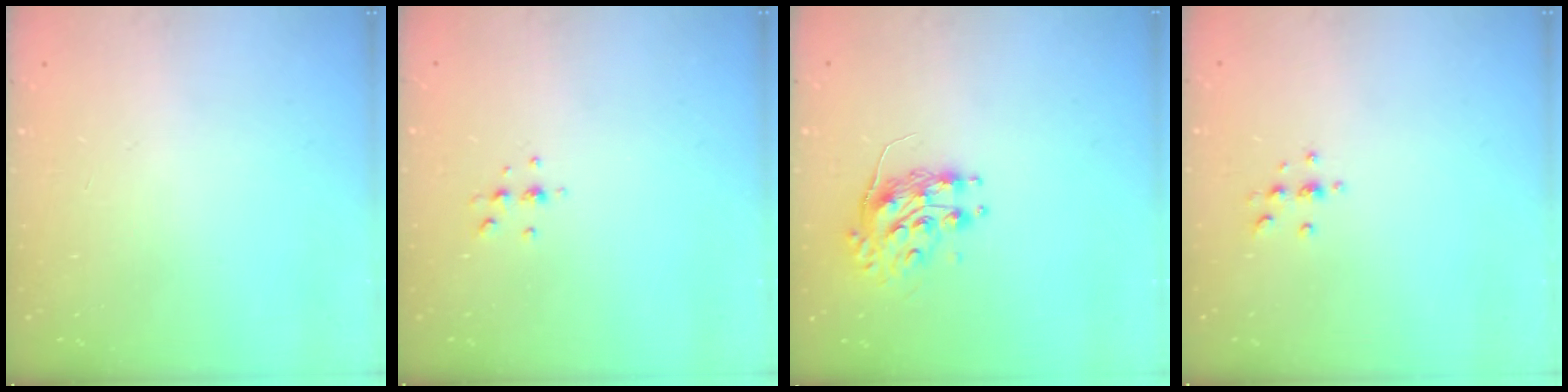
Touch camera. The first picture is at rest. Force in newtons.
{"total": 4.4, "press": 4.3, "slide": 0.6}
{"total": 8.7, "press": 8.7, "slide": 0.8}
{"total": 2.9, "press": 2.9, "slide": 0.4}